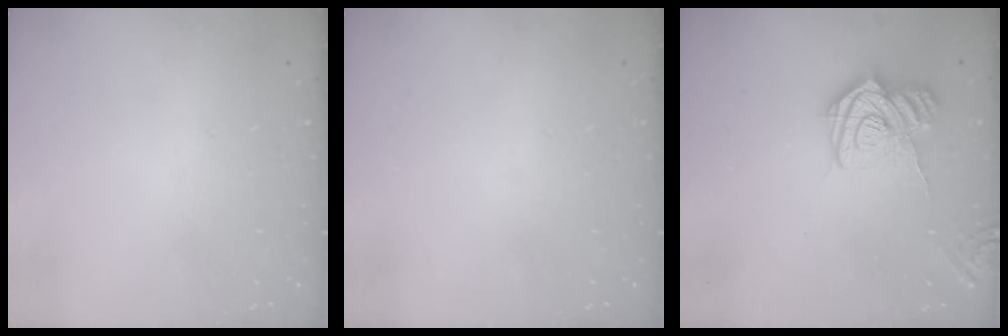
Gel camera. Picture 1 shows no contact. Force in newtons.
{"total": 0.0}
{"total": 14.7, "press": 14.6, "slide": 1.5}